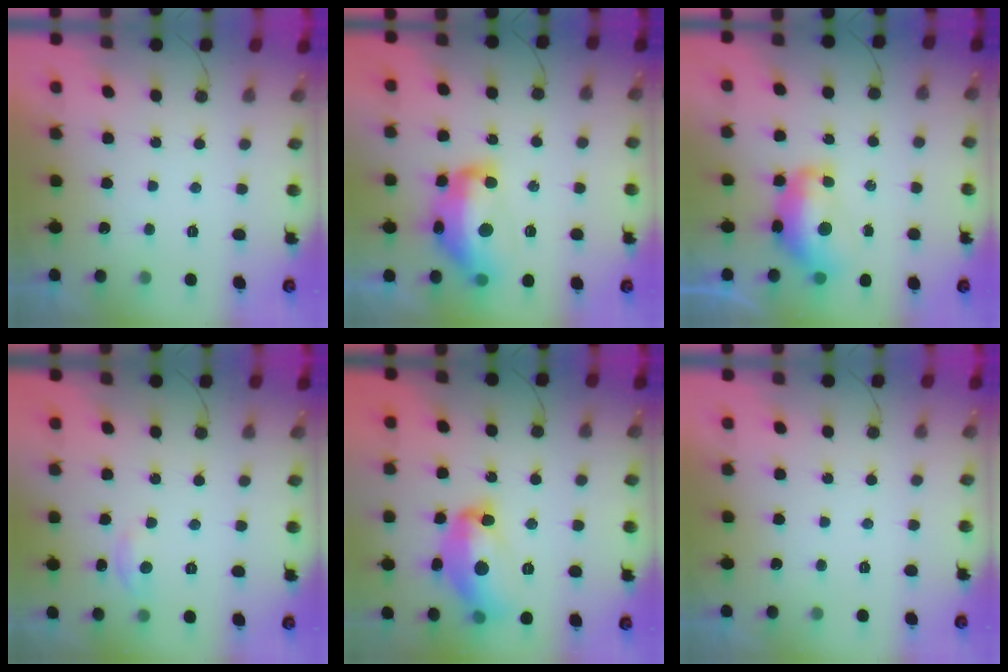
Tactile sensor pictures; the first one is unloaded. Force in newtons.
{"total": 17.3, "press": 17.2, "slide": 1.5}
{"total": 12.2, "press": 12.1, "slide": 1.3}
{"total": 2.9, "press": 2.9, "slide": 0.3}
{"total": 15.4, "press": 15.4, "slide": 0.8}
{"total": 0.0}